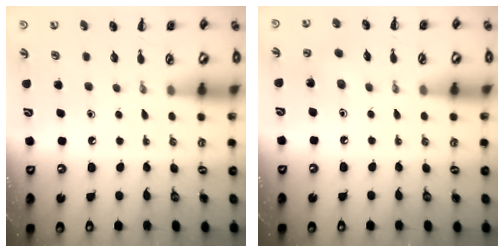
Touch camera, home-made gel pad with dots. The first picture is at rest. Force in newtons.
{"total": 5.8, "press": 5.7, "slide": 1.3}